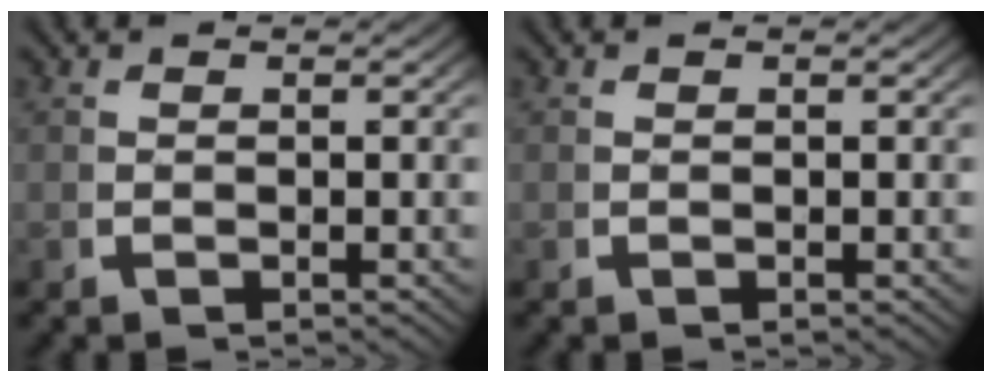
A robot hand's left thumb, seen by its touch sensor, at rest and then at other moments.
{"total": 0.0}